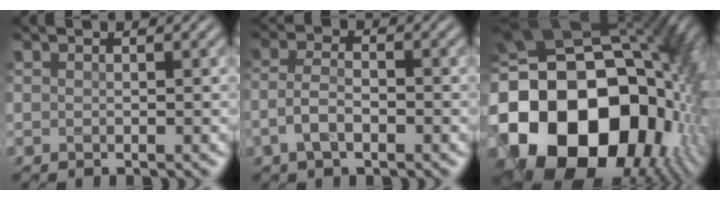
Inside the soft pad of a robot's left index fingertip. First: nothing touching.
{"total": 3.0, "force": [-1.2, 1.3, 2.5], "torque": [-0.057, 0.007, -0.028]}
{"total": 21.9, "force": [-4.1, 15.7, 14.8], "torque": [-0.319, -0.028, -0.056]}